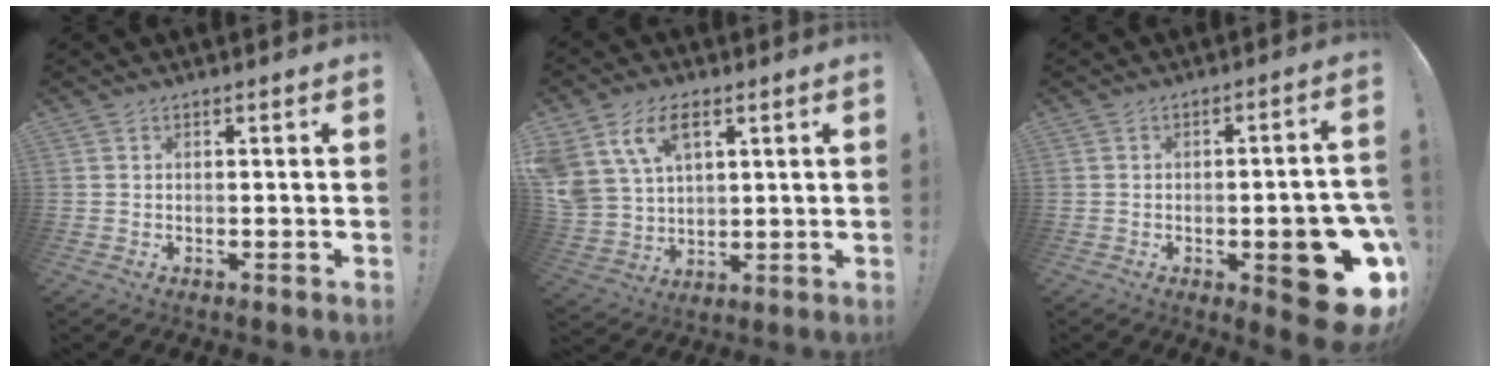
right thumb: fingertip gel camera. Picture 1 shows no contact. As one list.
[{"total": 12.4, "force": [6.5, 8.1, 6.7], "torque": [-0.145, -0.023, 0.129]}, {"total": 17.6, "force": [-5.6, 6.2, 15.5], "torque": [-0.167, 0.015, -0.066]}]